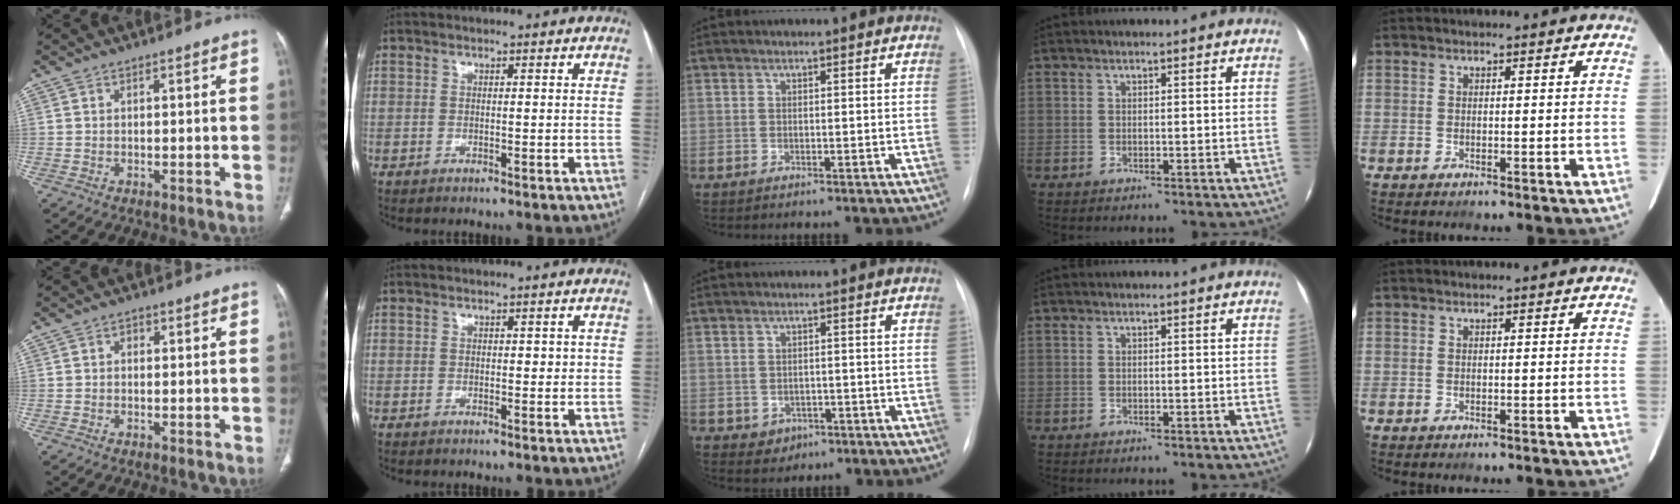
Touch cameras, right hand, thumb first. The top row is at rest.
{"thumb": {"total": 1.1, "force": [0.1, 0.9, 0.6], "torque": [-0.002, 0.004, -0.003]}, "index": {"total": 1.3, "force": [0.2, 0.8, 1.0], "torque": [-0.008, 0.005, 0.003]}, "middle": {"total": 2.7, "force": [-1.1, 2.4, 0.7], "torque": [-0.007, 0.006, -0.006]}}